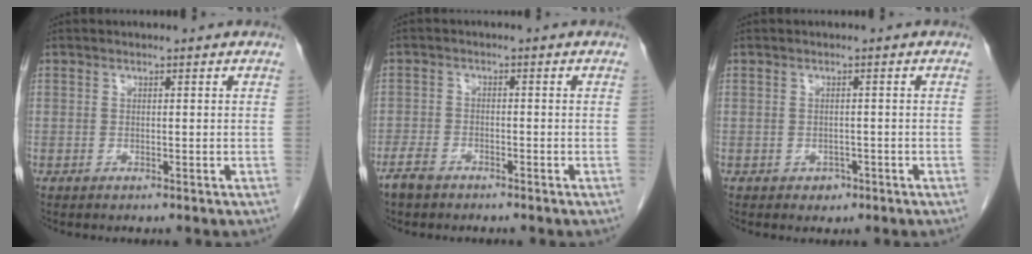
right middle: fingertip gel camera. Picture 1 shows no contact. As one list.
[{"total": 3.3, "force": [-2.7, 1.5, 1.3], "torque": [-0.033, -0.001, -0.047]}, {"total": 1.5, "force": [-0.8, 1.1, 0.5], "torque": [-0.007, 0.003, -0.007]}]